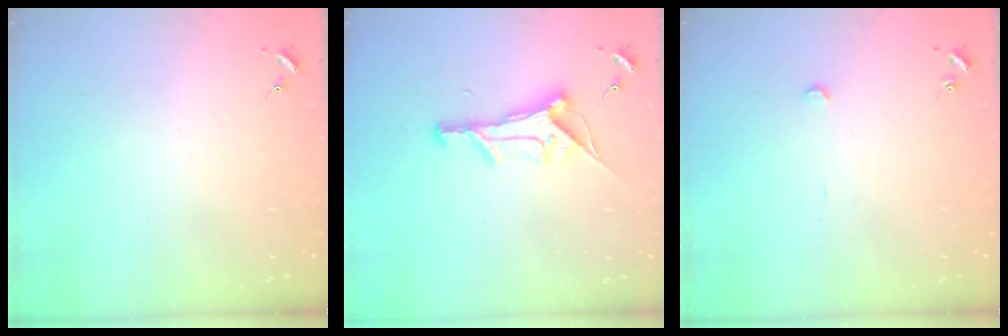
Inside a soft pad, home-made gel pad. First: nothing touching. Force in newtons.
{"total": 12.8, "press": 12.8, "slide": 0.3}
{"total": 2.4, "press": 2.4, "slide": 0.2}